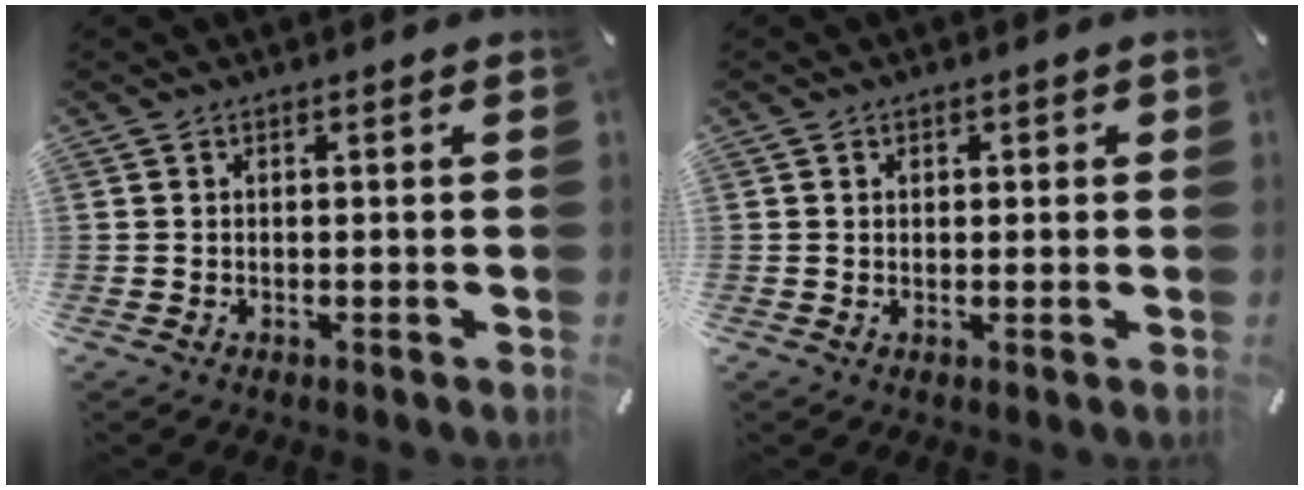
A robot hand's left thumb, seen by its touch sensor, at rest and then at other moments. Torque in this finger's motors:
{"motor_torque": [-0.23, -0.56, -0.08, 0.22, -0.11]}